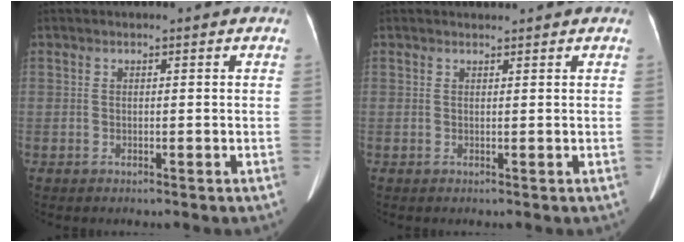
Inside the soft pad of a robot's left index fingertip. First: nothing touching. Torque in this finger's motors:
{"motor_torque": [0.02, -0.60, -0.01, 0.01]}